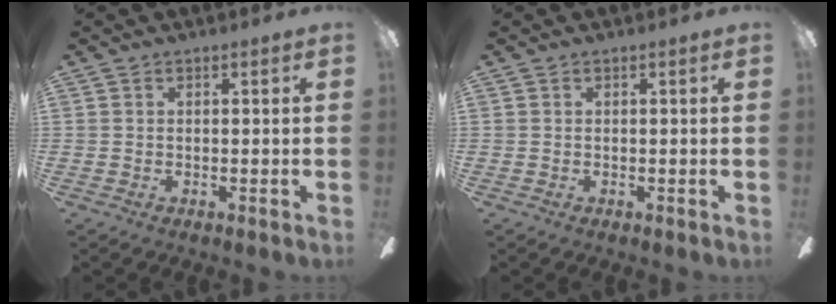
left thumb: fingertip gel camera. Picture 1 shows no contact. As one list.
[{"total": 0.0}]